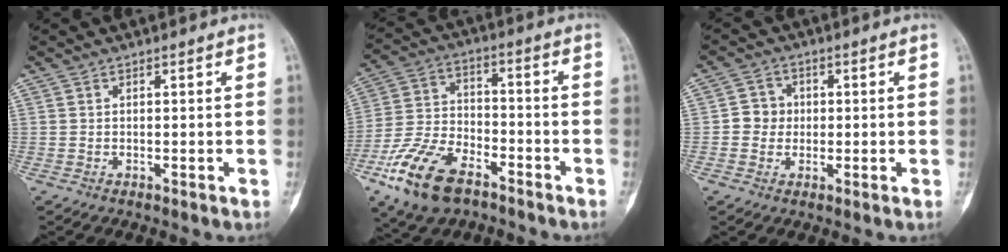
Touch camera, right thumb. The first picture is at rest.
{"total": 15.5, "force": [-9.0, 7.9, 9.8], "torque": [-0.193, 0.038, -0.172]}
{"total": 4.2, "force": [-0.1, 4.0, 1.2], "torque": [0.007, 0.010, -0.007]}